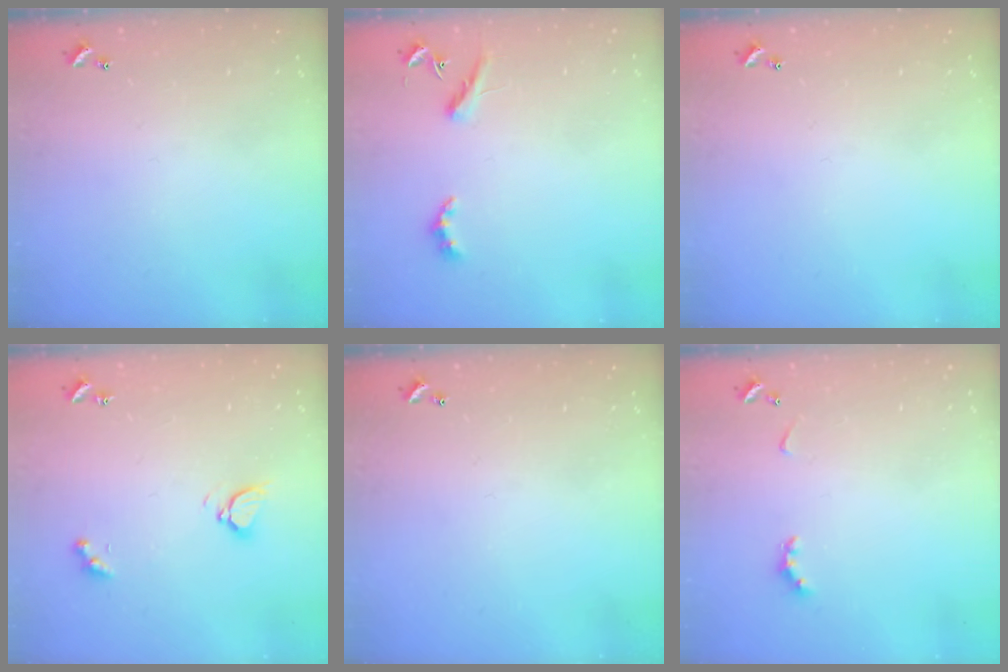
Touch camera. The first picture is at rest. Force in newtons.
{"total": 3.5, "press": 3.5, "slide": 0.7}
{"total": 0.0}
{"total": 3.4, "press": 3.3, "slide": 0.4}
{"total": 0.0}
{"total": 2.9, "press": 2.8, "slide": 0.6}